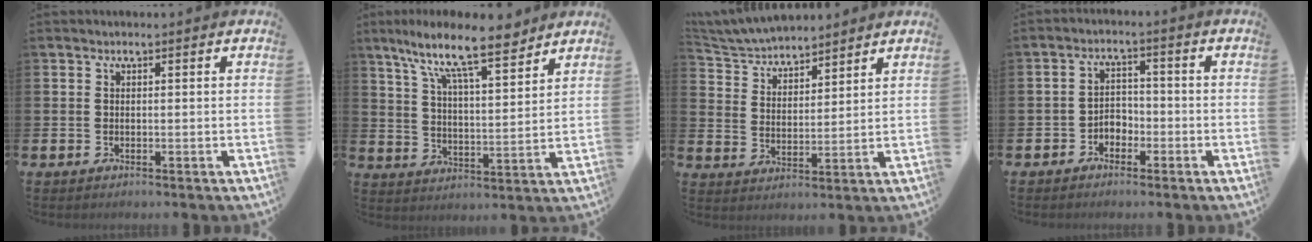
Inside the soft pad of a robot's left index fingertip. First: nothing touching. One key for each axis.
{"total": 11.5, "fx": 9.4, "fy": 2.0, "fz": 6.3, "tx": -0.135, "ty": -0.047, "tz": 0.162}
{"total": 5.3, "fx": 5.2, "fy": 1.2, "fz": 0.5, "tx": -0.035, "ty": -0.031, "tz": 0.091}
{"total": 2.7, "fx": -2.0, "fy": 1.7, "fz": 0.5, "tx": -0.020, "ty": 0.010, "tz": -0.046}